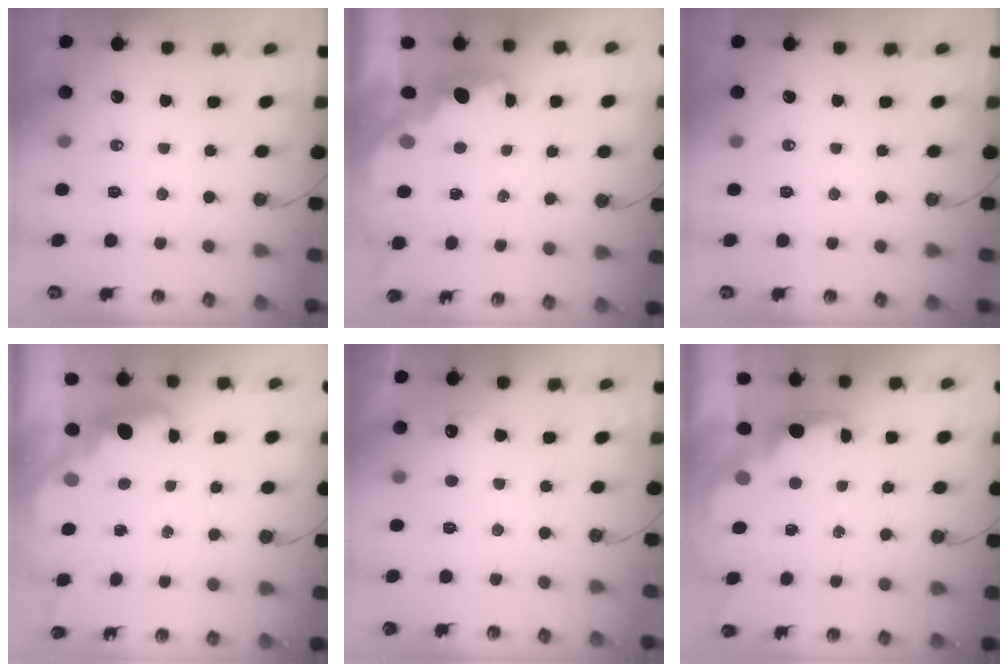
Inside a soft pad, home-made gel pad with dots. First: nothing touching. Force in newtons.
{"total": 2.1, "press": 2.0, "slide": 0.7}
{"total": 0.0}
{"total": 3.0, "press": 2.9, "slide": 0.6}
{"total": 5.0, "press": 4.9, "slide": 1.2}
{"total": 2.1, "press": 1.9, "slide": 0.8}